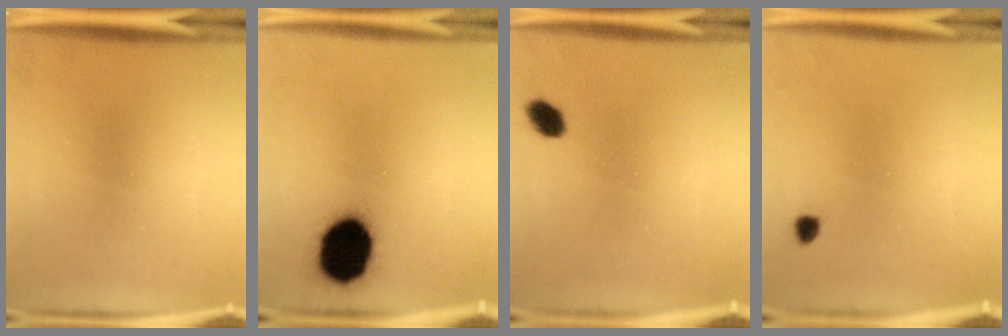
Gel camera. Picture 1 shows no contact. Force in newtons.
{"total": 18.6}
{"total": 3.3}
{"total": 1.3}